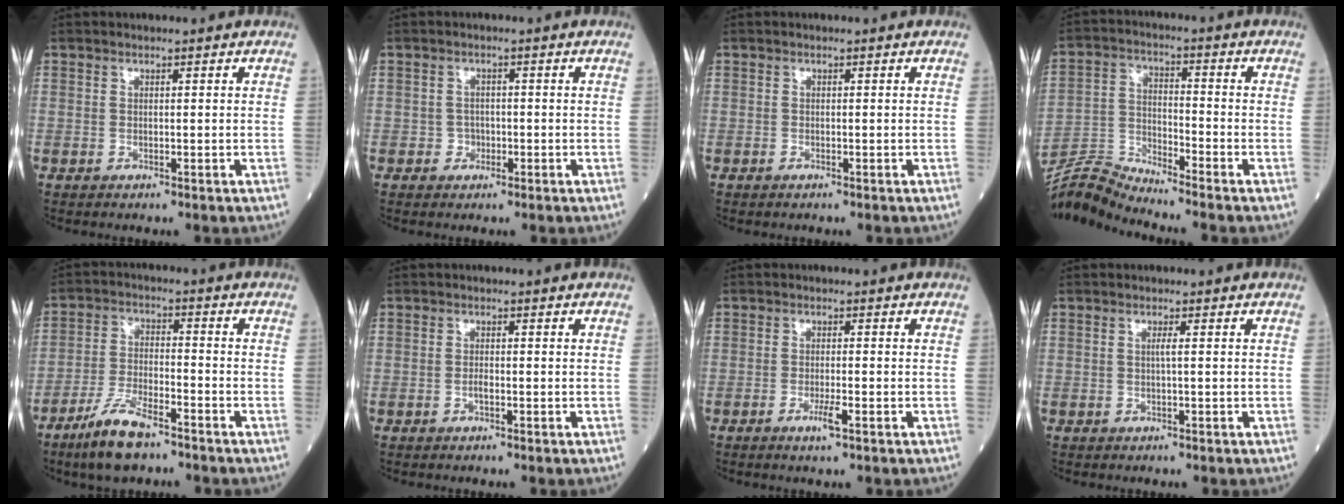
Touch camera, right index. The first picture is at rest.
{"total": 1.7, "force": [-0.7, 1.5, 0.4], "torque": [0.001, 0.009, -0.013]}
{"total": 0.0}
{"total": 7.3, "force": [-7.0, -2.0, -0.3], "torque": [-0.012, 0.006, -0.136]}
{"total": 8.6, "force": [-6.2, 2.0, 5.6], "torque": [-0.120, -0.014, -0.119]}
{"total": 0.9, "force": [-0.4, 0.2, 0.8], "torque": [-0.016, 0.001, -0.008]}
{"total": 2.3, "force": [-1.2, 0.0, 2.0], "torque": [-0.040, -0.004, -0.019]}
{"total": 0.8, "force": [0.1, -0.2, 0.8], "torque": [-0.016, 0.000, -0.001]}